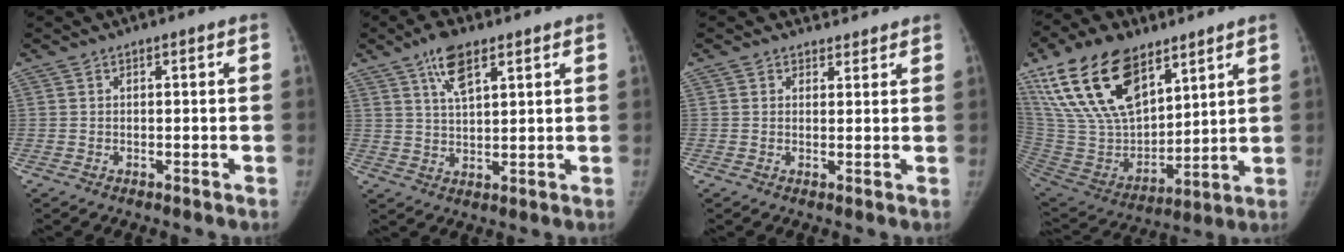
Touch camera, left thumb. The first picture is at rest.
{"total": 7.3, "force": [4.2, 2.7, 5.3], "torque": [-0.088, -0.017, 0.077]}
{"total": 2.2, "force": [1.8, 1.1, -0.4], "torque": [0.023, -0.012, 0.020]}
{"total": 24.7, "force": [14.5, 12.9, 15.4], "torque": [-0.285, -0.041, 0.278]}